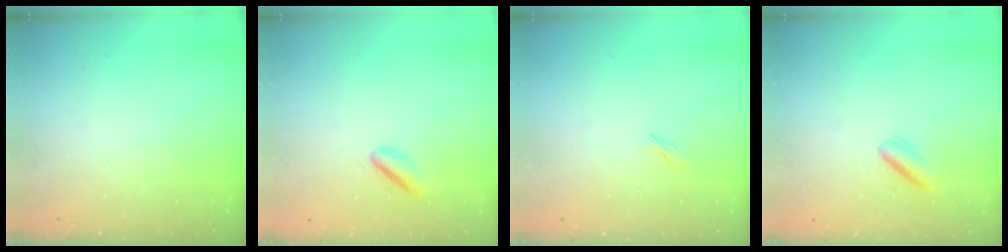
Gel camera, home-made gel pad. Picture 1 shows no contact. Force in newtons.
{"total": 2.5, "press": 2.5, "slide": 0.3}
{"total": 1.7, "press": 1.7, "slide": 0.2}
{"total": 2.7, "press": 2.6, "slide": 0.8}